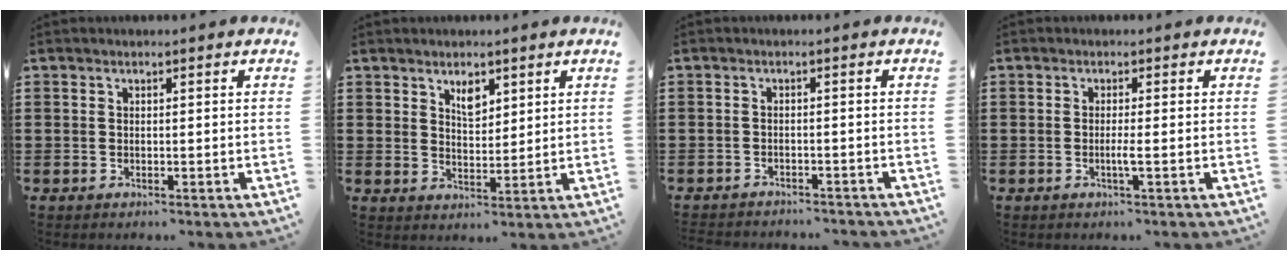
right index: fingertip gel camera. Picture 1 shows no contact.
{"total": 3.3, "force": [2.3, 1.6, 1.8], "torque": [-0.033, 0.002, 0.040]}
{"total": 1.6, "force": [-1.6, 0.1, 0.0], "torque": [-0.005, 0.001, -0.033]}
{"total": 2.0, "force": [-0.7, -0.3, 1.8], "torque": [-0.033, -0.007, -0.013]}